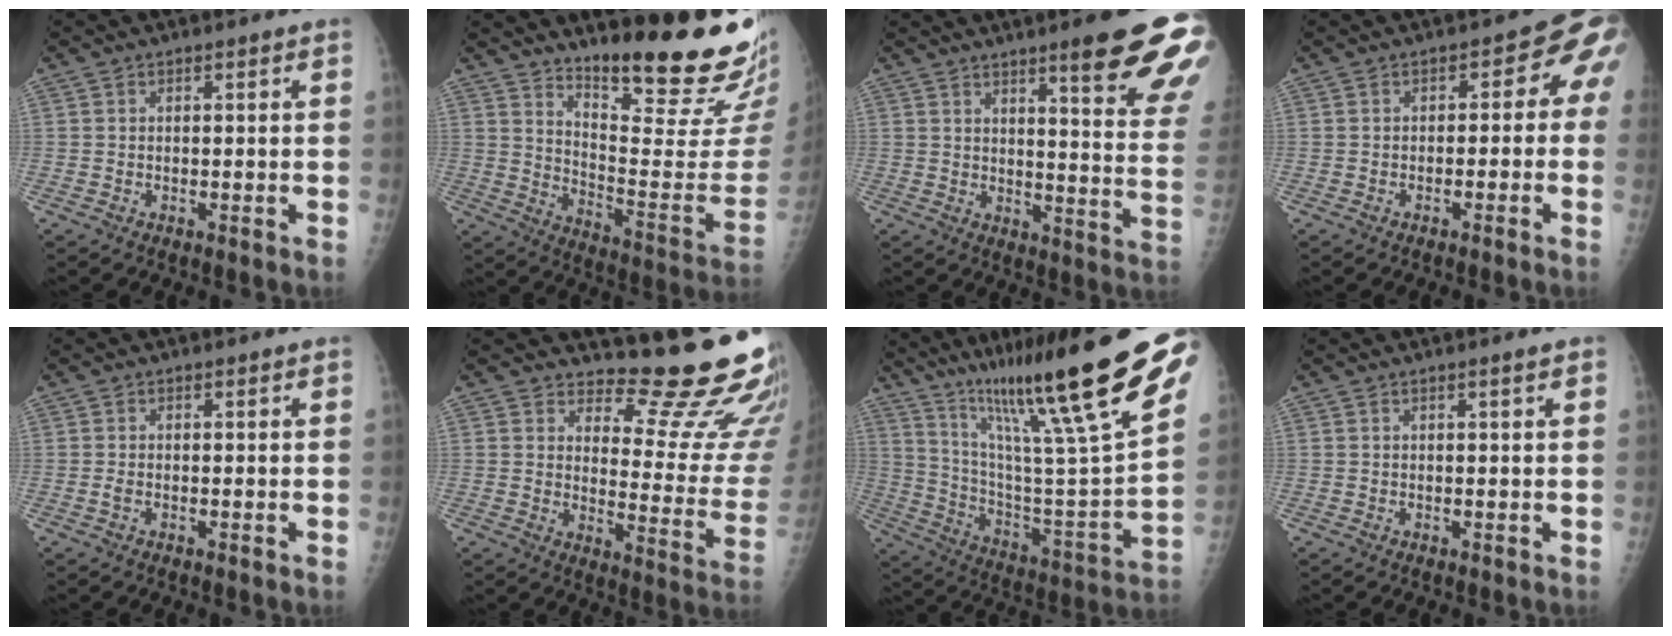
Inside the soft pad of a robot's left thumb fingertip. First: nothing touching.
{"total": 21.7, "force": [18.0, 2.7, 11.8], "torque": [-0.149, -0.162, 0.261]}
{"total": 18.5, "force": [11.8, 2.0, 14.1], "torque": [-0.154, -0.061, 0.147]}
{"total": 5.4, "force": [-1.0, 3.8, 3.7], "torque": [-0.004, 0.024, -0.024]}
{"total": 0.8, "force": [0.0, 0.6, 0.6], "torque": [-0.012, -0.001, -0.001]}
{"total": 16.6, "force": [14.5, 3.5, 7.4], "torque": [-0.054, -0.164, 0.175]}
{"total": 31.8, "force": [21.4, 3.5, 23.3], "torque": [-0.354, -0.082, 0.339]}
{"total": 1.1, "force": [0.7, 0.0, 0.8], "torque": [-0.010, -0.003, 0.009]}